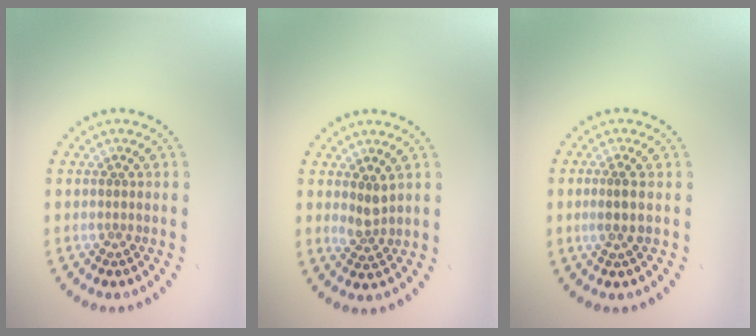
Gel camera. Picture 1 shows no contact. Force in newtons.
{"total": 1.7, "press": 1.4, "slide": 1.0}
{"total": 1.6, "press": 1.4, "slide": 0.8}